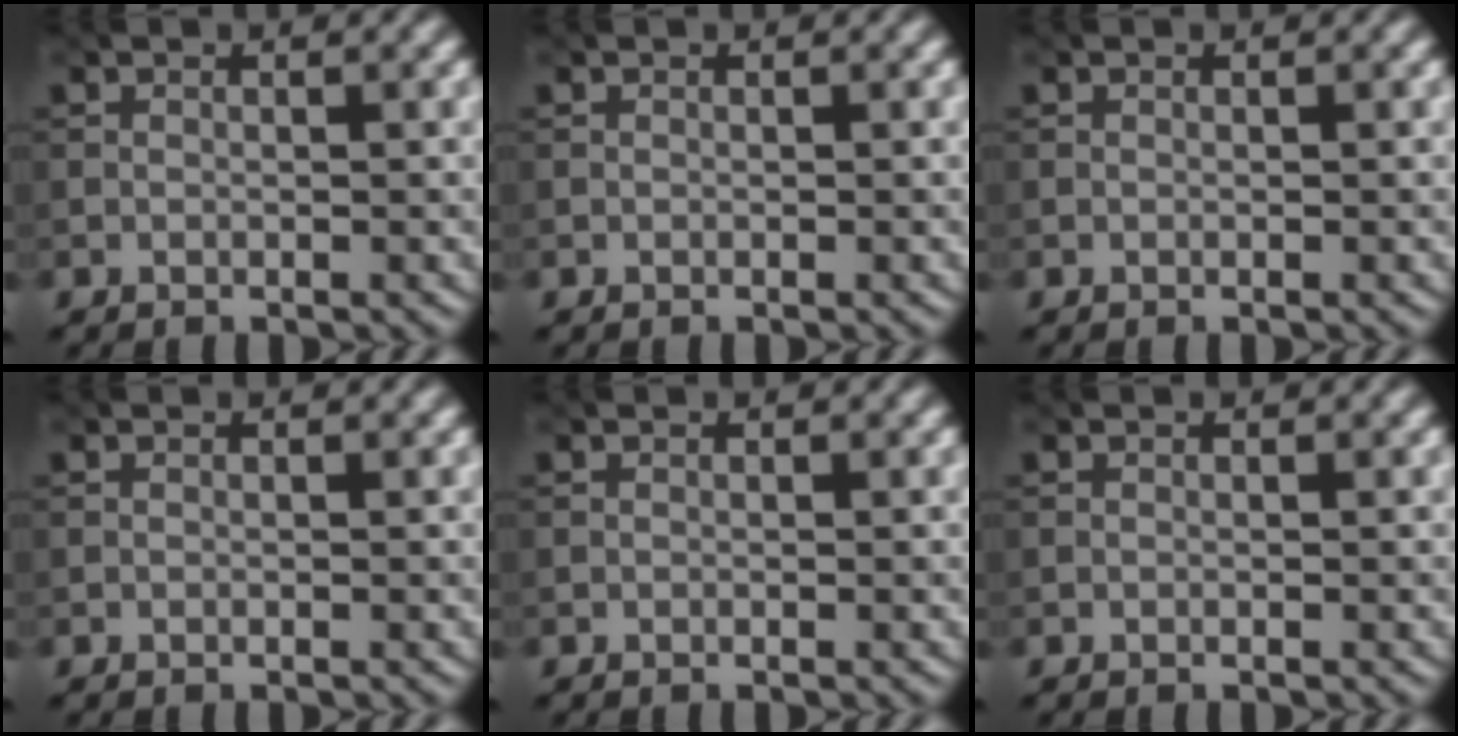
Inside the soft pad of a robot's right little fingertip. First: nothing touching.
{"total": 0.0}
{"total": 0.0}
{"total": 0.0}
{"total": 0.0}
{"total": 0.0}